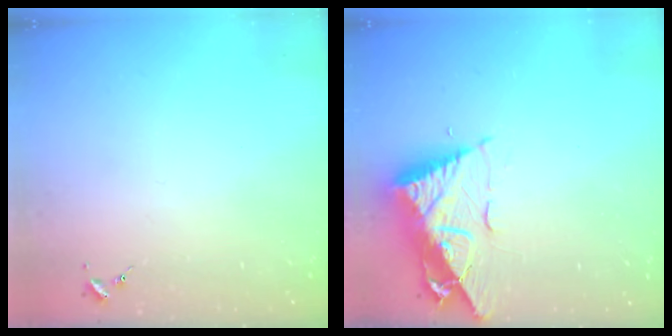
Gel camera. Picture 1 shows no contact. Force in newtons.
{"total": 11.9, "press": 11.8, "slide": 1.3}